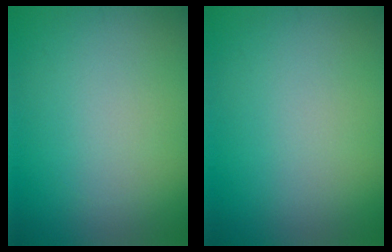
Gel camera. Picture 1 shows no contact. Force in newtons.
{"total": 0.0}